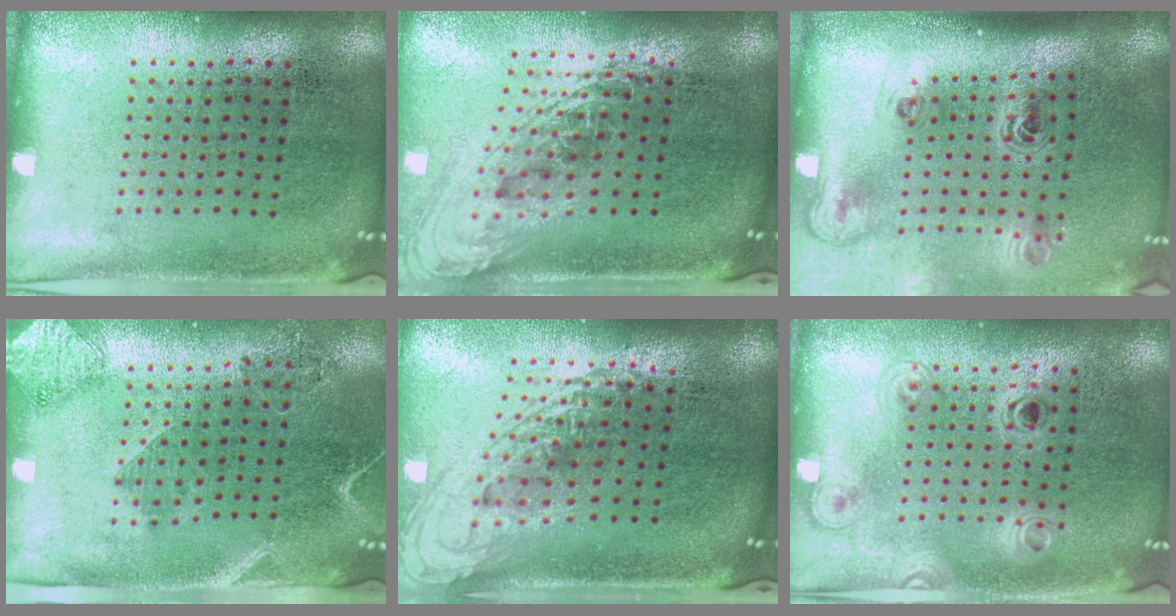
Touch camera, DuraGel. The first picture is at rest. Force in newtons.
{"total": 2.3, "press": 1.7, "slide": 1.6}
{"total": 2.3, "press": 1.5, "slide": 1.8}
{"total": 1.8, "press": 1.7, "slide": 0.8}
{"total": 2.0, "press": 1.5, "slide": 1.3}
{"total": 1.4, "press": 1.2, "slide": 0.7}